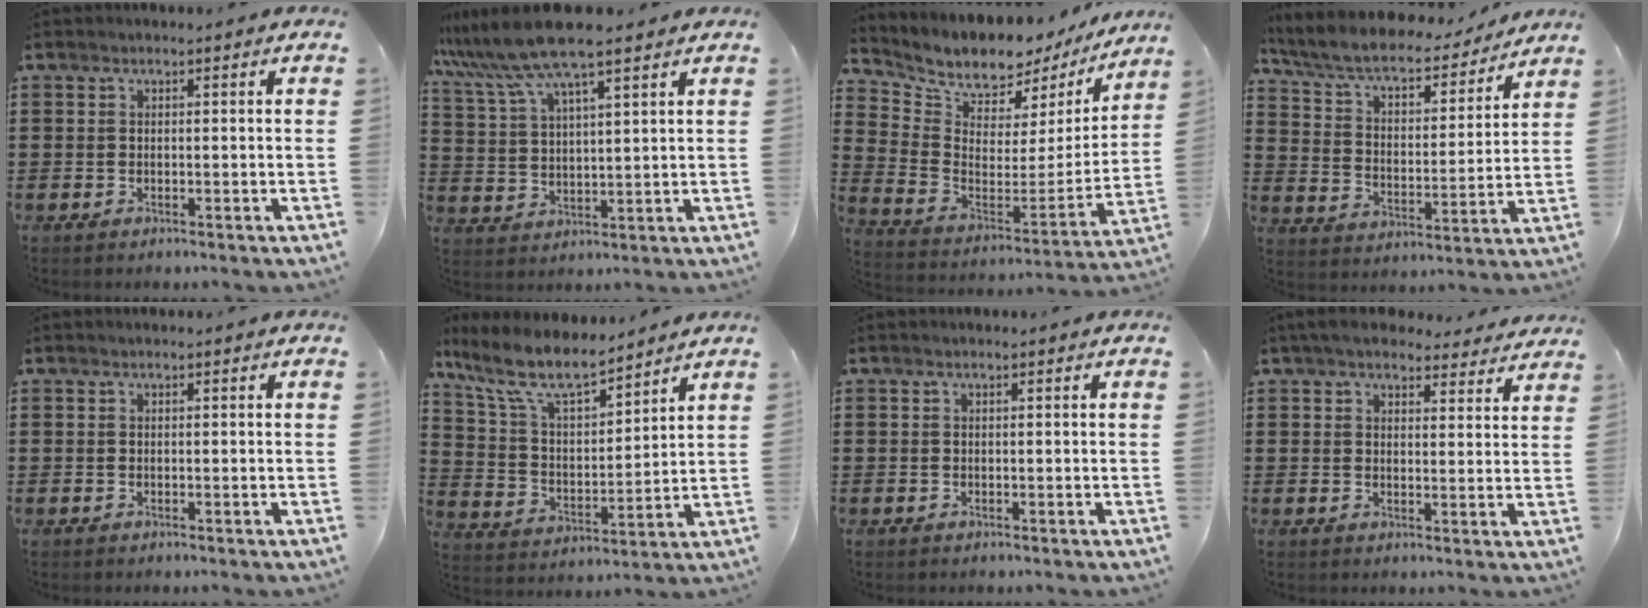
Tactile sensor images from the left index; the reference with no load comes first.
{"total": 9.4, "force": [7.6, 0.9, 5.5], "torque": [-0.130, -0.020, 0.135]}
{"total": 6.7, "force": [6.0, 2.7, 1.1], "torque": [-0.057, -0.055, 0.101]}
{"total": 6.8, "force": [5.9, 1.4, 2.9], "torque": [-0.083, -0.038, 0.098]}
{"total": 0.0}
{"total": 9.5, "force": [8.1, 1.9, 4.7], "torque": [-0.125, -0.038, 0.143]}
{"total": 0.0}
{"total": 5.3, "force": [4.8, 1.6, 1.5], "torque": [-0.046, -0.009, 0.090]}